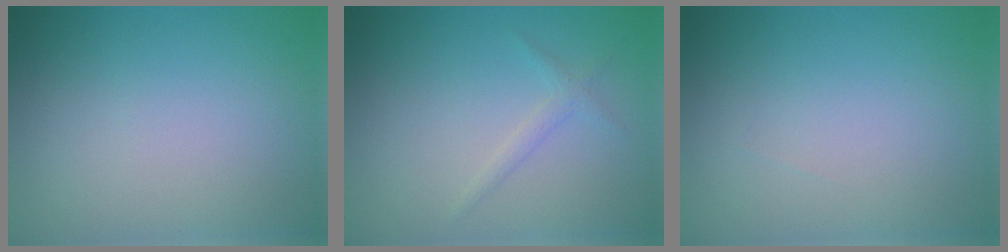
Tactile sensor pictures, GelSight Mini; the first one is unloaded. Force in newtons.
{"total": 1.1, "press": 1.1, "slide": 0.0}
{"total": 0.0}